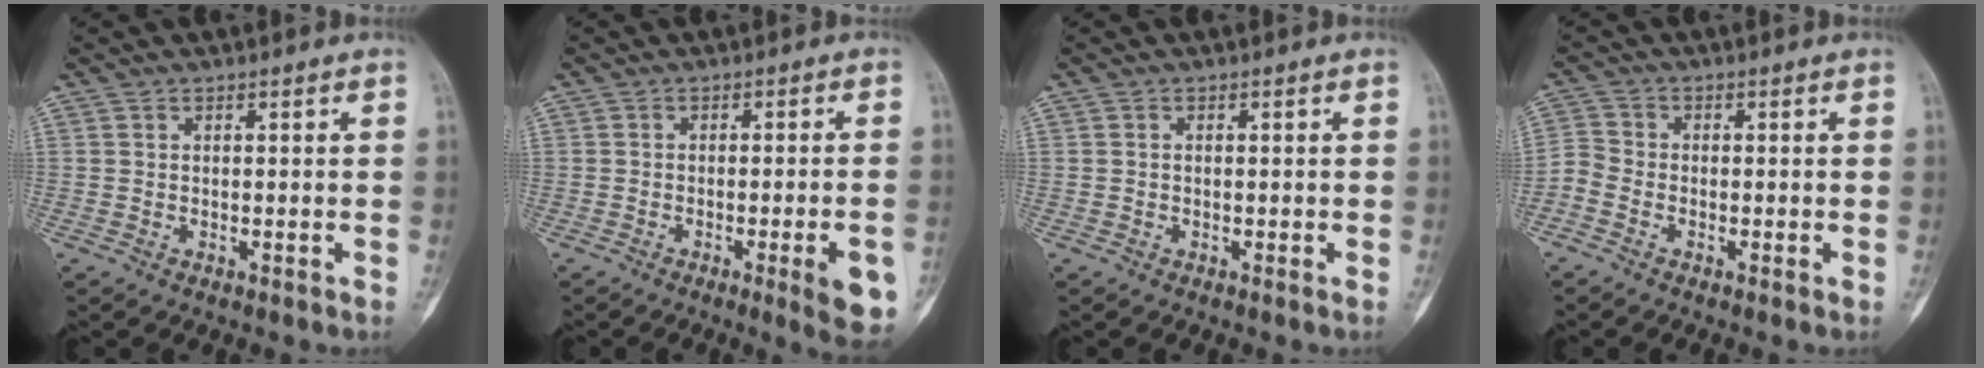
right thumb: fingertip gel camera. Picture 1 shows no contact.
{"total": 8.7, "force": [-3.5, 1.3, 7.8], "torque": [-0.097, 0.003, -0.043]}
{"total": 0.0}
{"total": 3.3, "force": [-1.9, 2.2, 1.5], "torque": [-0.030, 0.008, -0.051]}